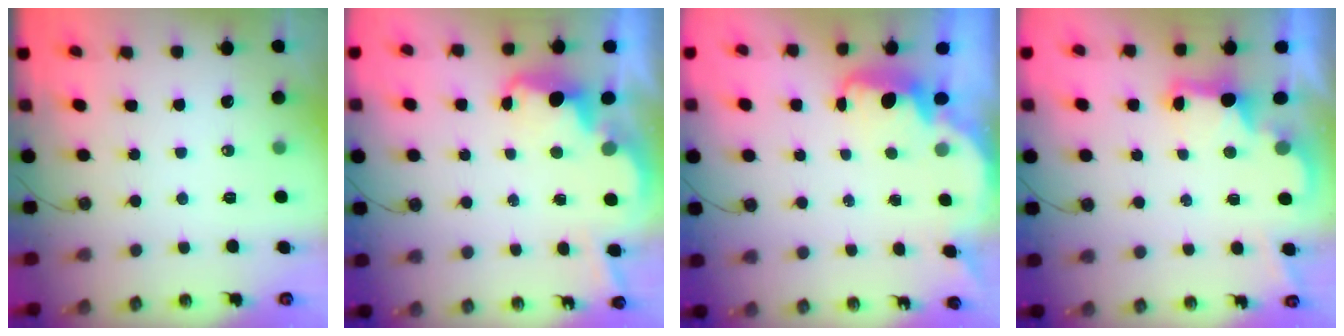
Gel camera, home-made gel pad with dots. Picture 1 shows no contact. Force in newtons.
{"total": 3.5, "press": 3.5, "slide": 0.7}
{"total": 2.5, "press": 2.4, "slide": 0.6}
{"total": 2.3, "press": 2.2, "slide": 0.7}